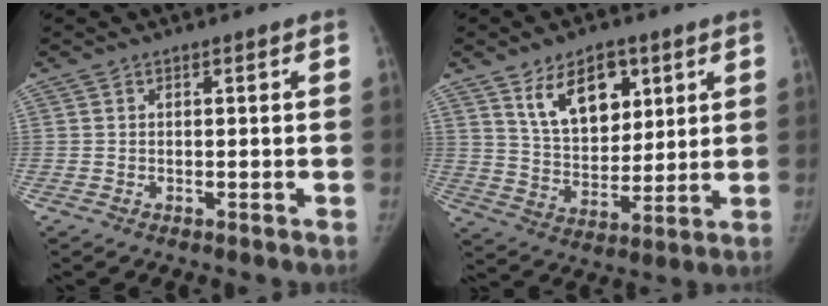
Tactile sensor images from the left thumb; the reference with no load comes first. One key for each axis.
{"total": 13.2, "fx": 6.6, "fy": 8.0, "fz": 8.3, "tx": -0.096, "ty": -0.038, "tz": 0.123}